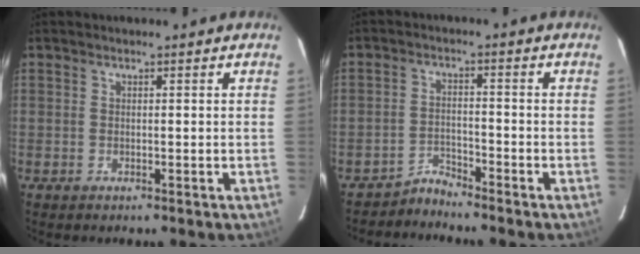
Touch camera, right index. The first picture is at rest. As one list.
[{"total": 3.3, "force": [-3.2, 0.1, -0.6], "torque": [0.011, 0.008, -0.061]}]